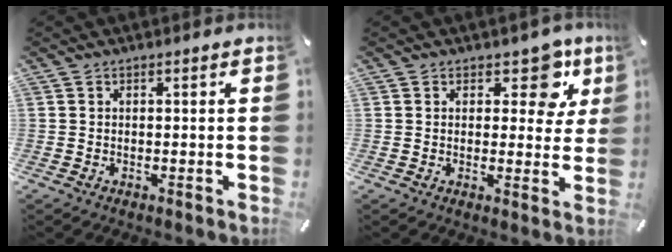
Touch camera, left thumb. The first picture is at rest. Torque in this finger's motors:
{"motor_torque": [0.61, 0.70, 0.29, -0.36, 0.01]}